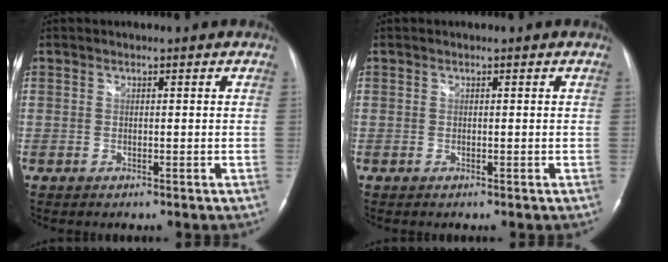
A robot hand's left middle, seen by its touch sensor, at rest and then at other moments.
{"total": 0.0}